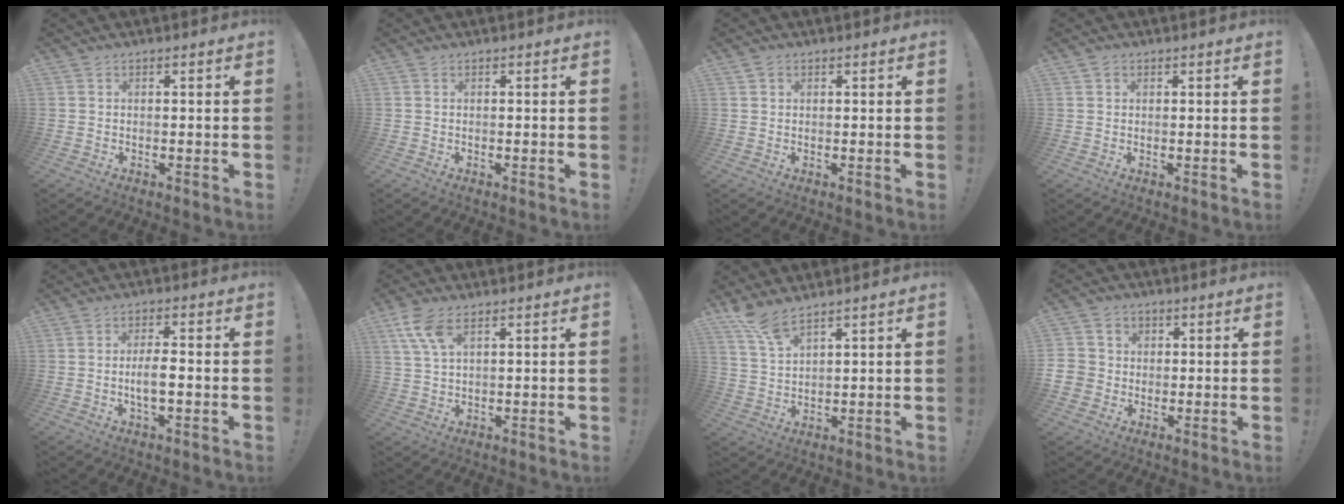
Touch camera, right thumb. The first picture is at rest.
{"total": 0.0}
{"total": 1.1, "force": [0.7, 0.8, 0.2], "torque": [-0.002, 0.000, 0.012]}
{"total": 0.9, "force": [0.5, 0.7, 0.0], "torque": [0.001, -0.001, 0.010]}
{"total": 5.4, "force": [-1.2, 1.5, 5.0], "torque": [-0.100, -0.001, -0.024]}
{"total": 7.6, "force": [4.1, 3.3, 5.5], "torque": [-0.105, -0.008, 0.079]}
{"total": 6.8, "force": [5.5, 1.3, 3.8], "torque": [-0.079, -0.031, 0.102]}
{"total": 6.4, "force": [-0.1, 6.2, 1.5], "torque": [-0.032, 0.005, -0.002]}